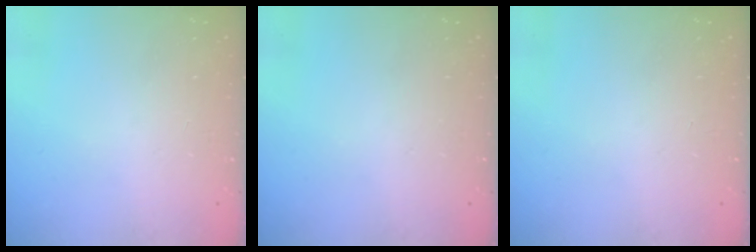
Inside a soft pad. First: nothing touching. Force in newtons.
{"total": 0.0}
{"total": 0.0}